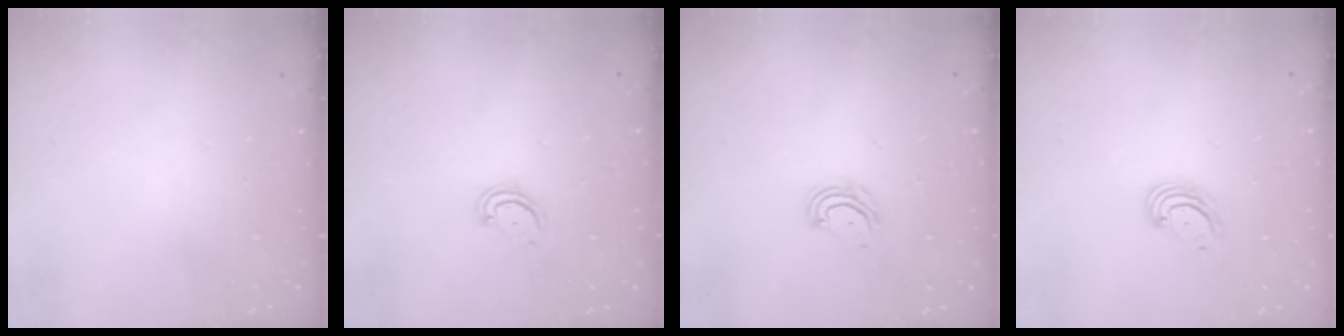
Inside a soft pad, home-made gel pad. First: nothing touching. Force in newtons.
{"total": 2.6, "press": 2.6, "slide": 0.3}
{"total": 5.6, "press": 5.5, "slide": 0.5}
{"total": 3.2, "press": 3.1, "slide": 0.4}